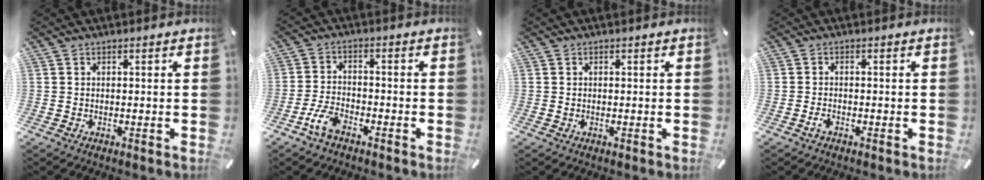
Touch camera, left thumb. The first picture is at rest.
{"total": 5.9, "force": [-3.8, 2.8, 3.4], "torque": [-0.085, 0.013, -0.078]}
{"total": 0.6, "force": [0.0, 0.5, 0.3], "torque": [-0.004, 0.003, -0.001]}
{"total": 1.5, "force": [-1.0, 0.7, 0.9], "torque": [-0.017, 0.002, -0.019]}